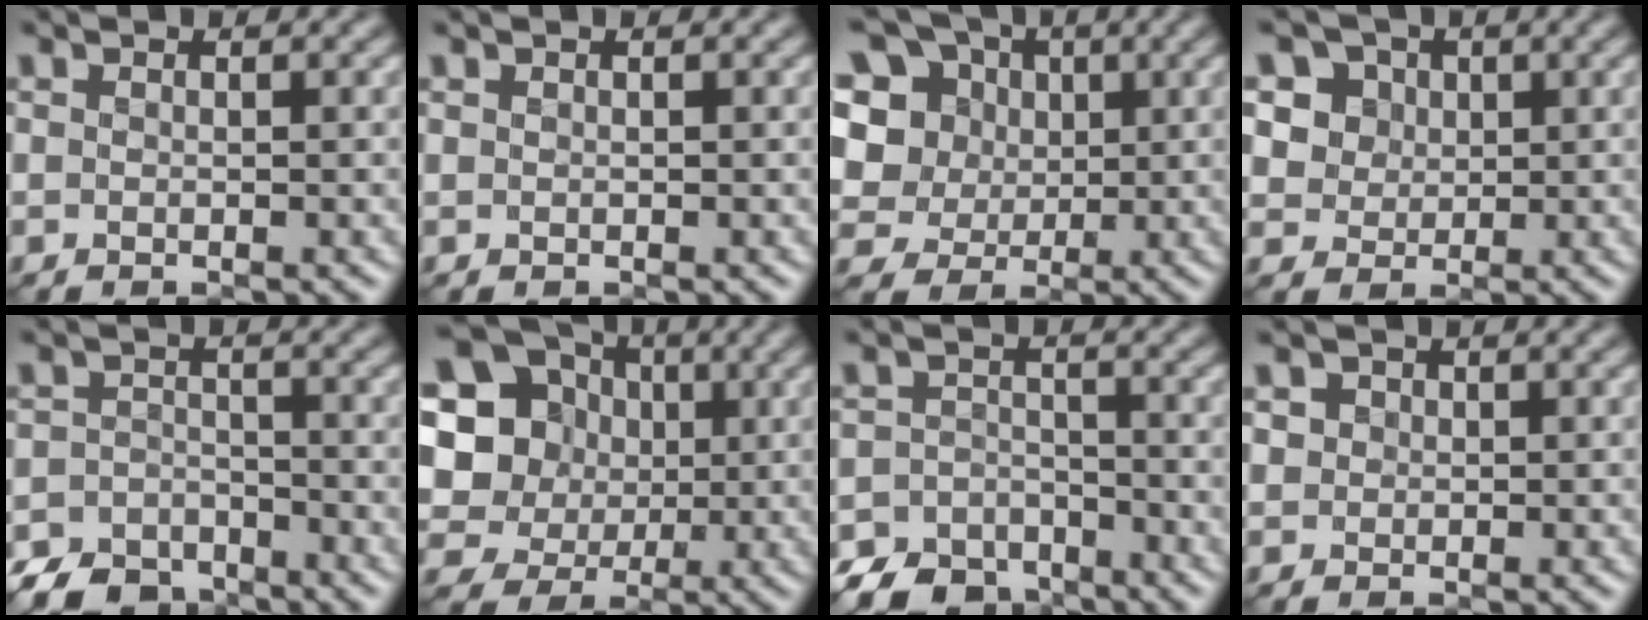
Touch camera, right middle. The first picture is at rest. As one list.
[{"total": 0.0}, {"total": 11.5, "force": [4.2, 9.3, 5.3], "torque": [-0.134, 0.030, 0.070]}, {"total": 6.6, "force": [3.2, 5.2, 2.5], "torque": [-0.055, 0.006, 0.049]}, {"total": 5.2, "force": [-4.3, 2.6, 1.3], "torque": [-0.023, -0.011, -0.082]}, {"total": 19.6, "force": [5.4, 17.4, 7.2], "torque": [-0.207, 0.040, 0.072]}, {"total": 6.3, "force": [-5.1, 3.3, 1.5], "torque": [-0.022, -0.015, -0.091]}, {"total": 1.6, "force": [0.7, 1.3, 0.5], "torque": [-0.011, 0.006, 0.012]}]